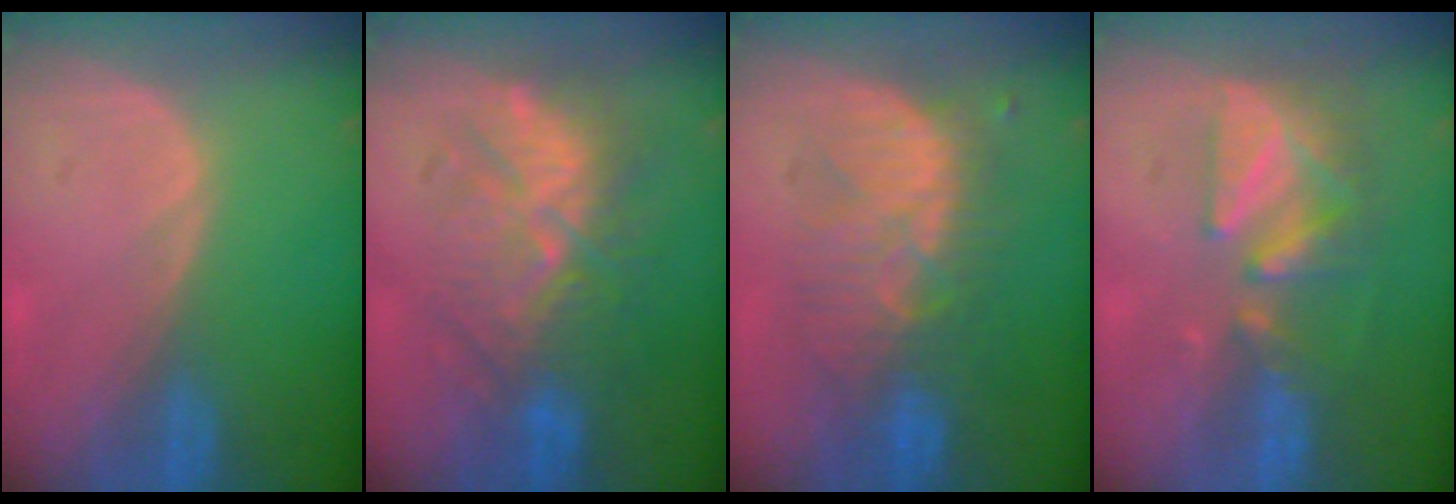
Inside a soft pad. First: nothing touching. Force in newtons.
{"total": 9.6, "press": 9.5, "slide": 1.5}
{"total": 8.7, "press": 8.7, "slide": 0.8}
{"total": 8.9, "press": 7.8, "slide": 4.3}